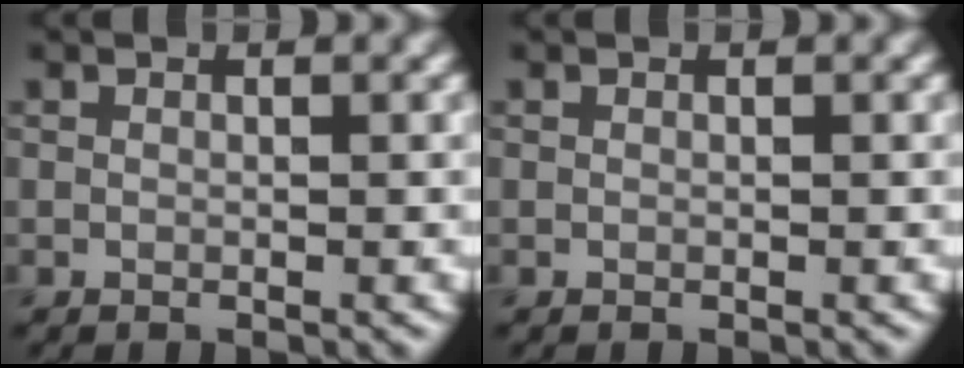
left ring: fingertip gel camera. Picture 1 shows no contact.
{"total": 0.0}